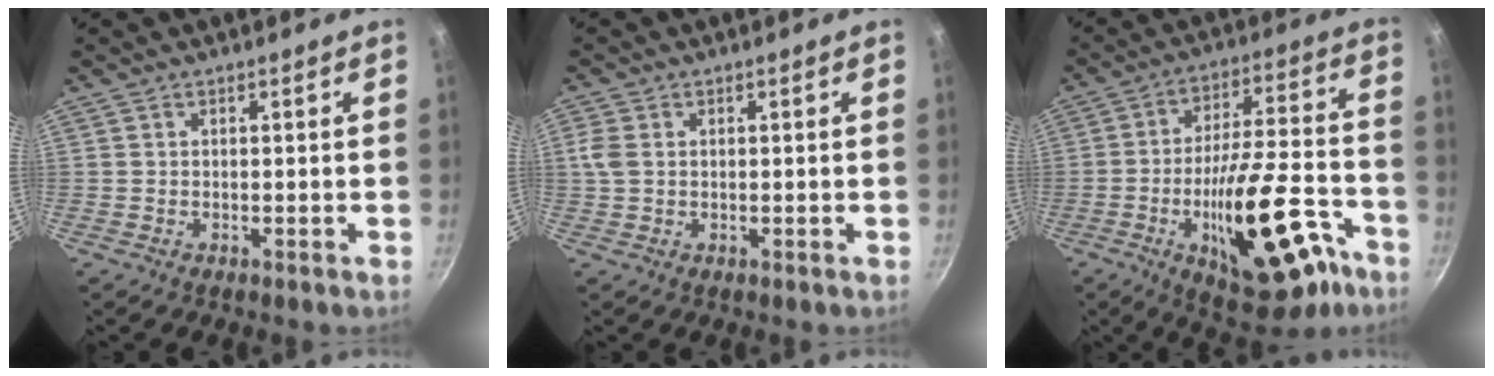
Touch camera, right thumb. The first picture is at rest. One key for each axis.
{"total": 3.1, "fx": 0.5, "fy": 2.3, "fz": 2.1, "tx": -0.047, "ty": 0.004, "tz": 0.008}
{"total": 23.9, "fx": -10.5, "fy": 9.3, "fz": 19.3, "tx": -0.257, "ty": 0.054, "tz": -0.144}